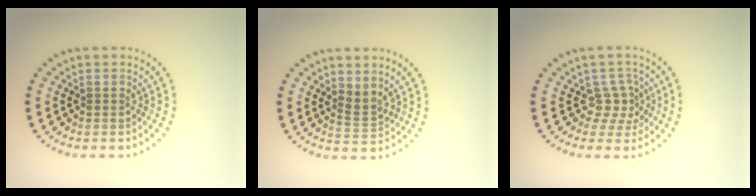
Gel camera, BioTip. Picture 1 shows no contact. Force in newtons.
{"total": 1.8, "press": 1.3, "slide": 1.3}
{"total": 2.4, "press": 1.5, "slide": 1.9}